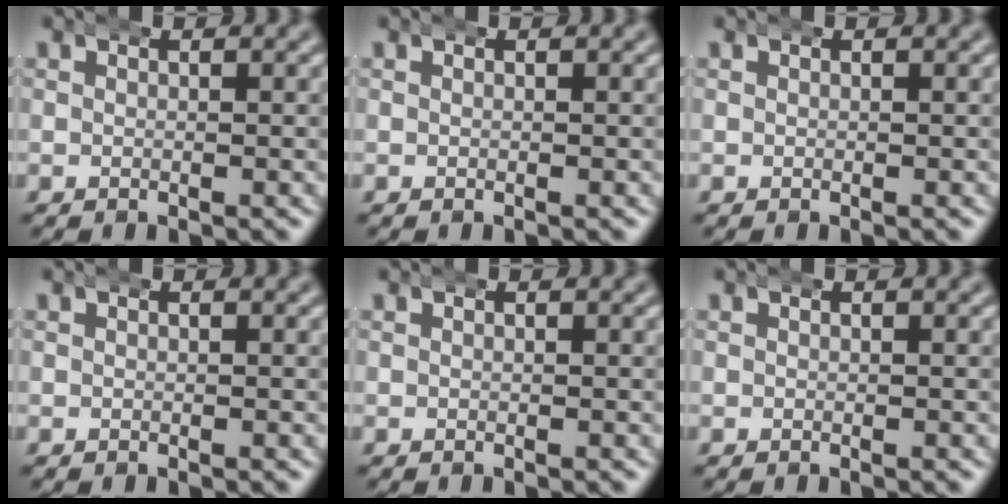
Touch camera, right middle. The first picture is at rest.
{"total": 0.0}
{"total": 0.0}
{"total": 0.0}
{"total": 0.0}
{"total": 0.0}